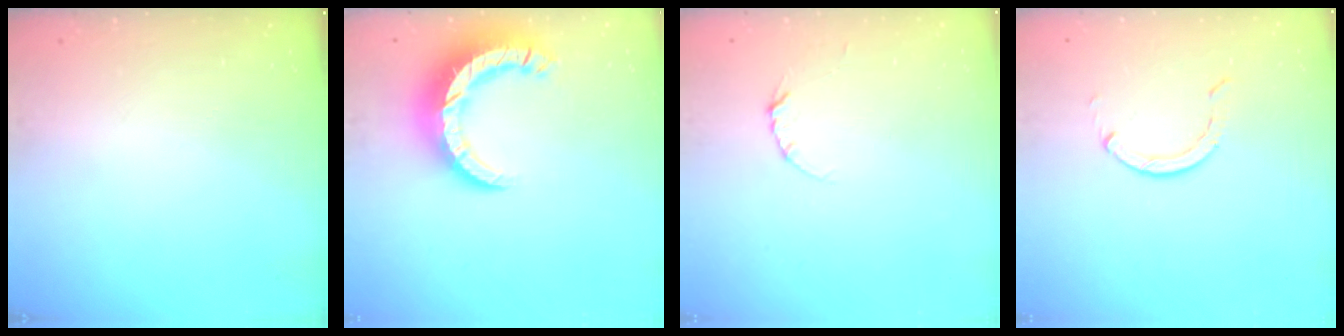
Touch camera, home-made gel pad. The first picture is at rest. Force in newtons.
{"total": 12.7, "press": 12.7, "slide": 1.2}
{"total": 3.7, "press": 3.7, "slide": 0.4}
{"total": 2.9, "press": 2.9, "slide": 0.4}